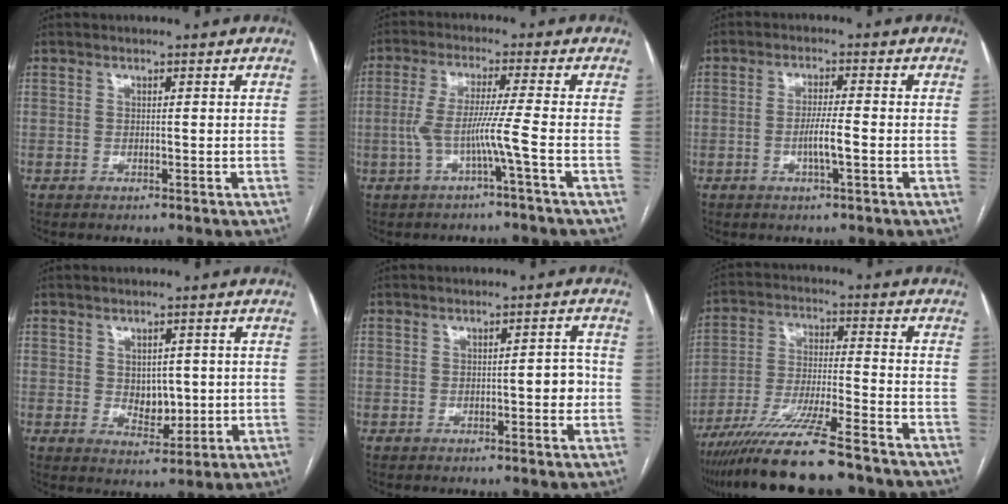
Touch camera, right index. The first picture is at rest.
{"total": 5.9, "force": [-2.0, -1.4, 5.4], "torque": [-0.113, 0.010, -0.037]}
{"total": 4.0, "force": [-1.2, 0.1, 3.9], "torque": [-0.072, -0.003, -0.022]}
{"total": 4.7, "force": [0.3, 3.1, 3.6], "torque": [-0.048, -0.002, 0.015]}
{"total": 3.2, "force": [-0.6, 1.0, 3.0], "torque": [-0.032, 0.005, -0.008]}
{"total": 15.7, "force": [-12.9, 0.4, 8.9], "torque": [-0.171, -0.033, -0.219]}